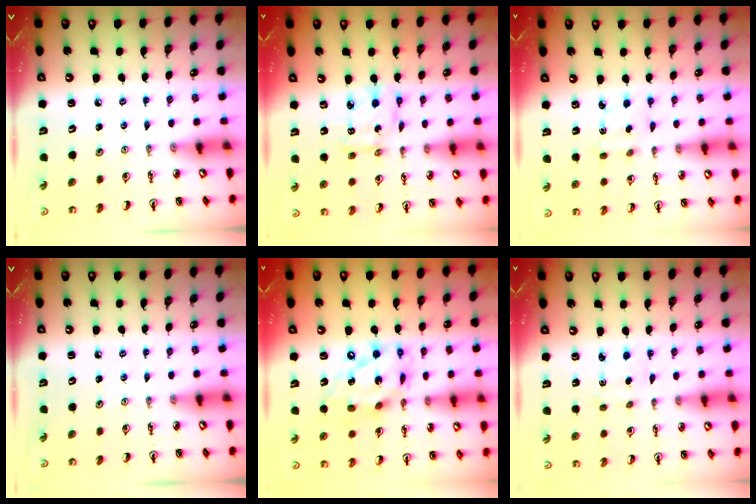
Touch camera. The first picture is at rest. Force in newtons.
{"total": 6.4, "press": 6.4, "slide": 0.3}
{"total": 2.2, "press": 2.2, "slide": 0.4}
{"total": 0.0}
{"total": 16.5, "press": 16.5, "slide": 1.2}
{"total": 1.7, "press": 1.6, "slide": 0.5}